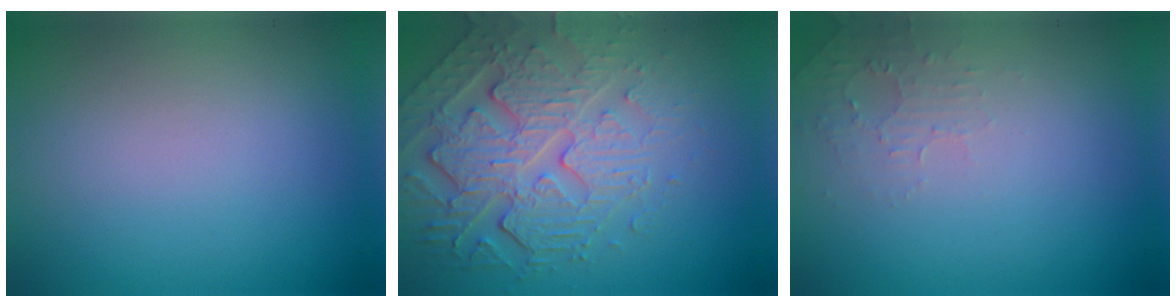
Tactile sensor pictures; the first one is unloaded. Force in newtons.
{"total": 7.2, "press": 5.3, "slide": 4.9}
{"total": 1.6, "press": 1.6, "slide": 0.4}